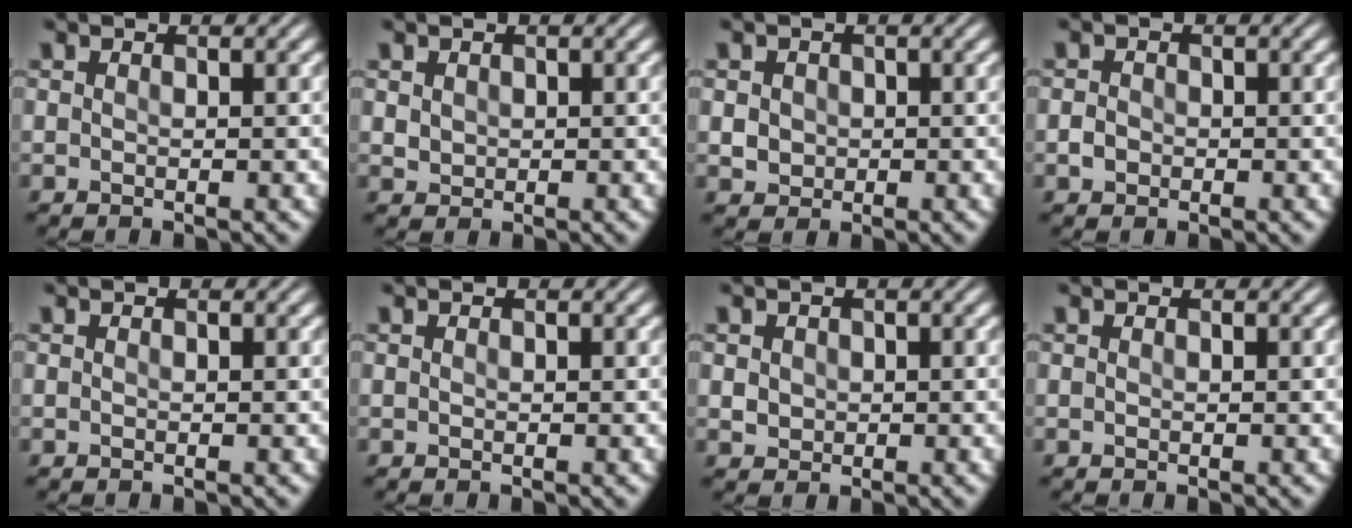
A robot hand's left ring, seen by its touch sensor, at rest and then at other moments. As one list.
[{"total": 0.9, "force": [0.2, 0.9, 0.1], "torque": [0.000, 0.004, 0.015]}, {"total": 1.6, "force": [-0.2, 1.5, 0.4], "torque": [-0.007, 0.002, 0.011]}, {"total": 1.3, "force": [-0.8, 1.0, 0.3], "torque": [-0.004, 0.005, -0.013]}, {"total": 0.0}, {"total": 0.0}, {"total": 1.1, "force": [-0.1, 1.1, 0.2], "torque": [0.000, 0.001, 0.008]}, {"total": 0.0}]